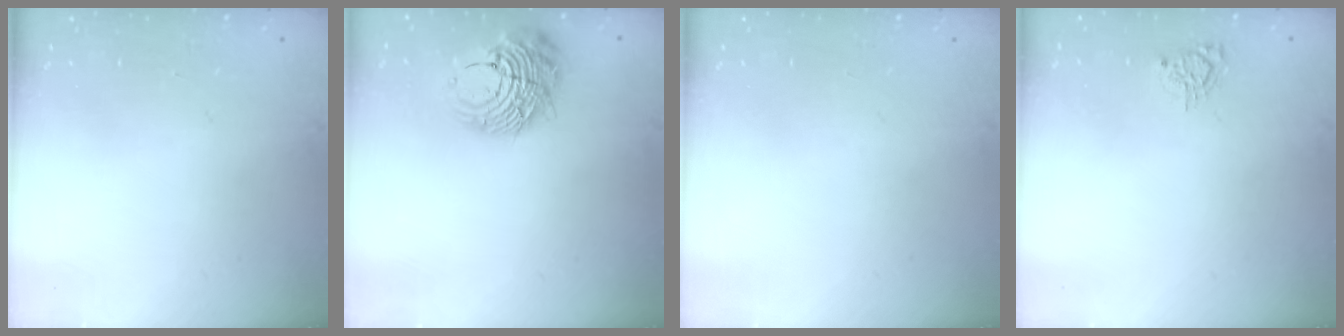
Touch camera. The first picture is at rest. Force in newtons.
{"total": 12.4, "press": 12.3, "slide": 1.6}
{"total": 0.0}
{"total": 3.9, "press": 3.9, "slide": 0.5}